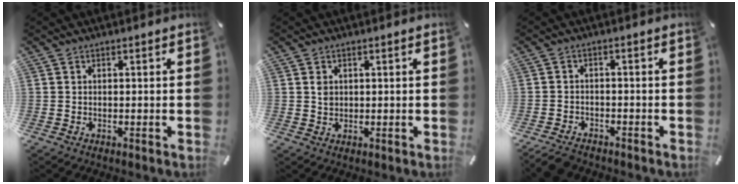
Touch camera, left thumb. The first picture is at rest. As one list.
[{"total": 1.9, "force": [0.5, 1.6, 0.9], "torque": [-0.012, 0.003, 0.006]}, {"total": 3.7, "force": [-3.3, 1.4, 1.0], "torque": [-0.034, 0.011, -0.069]}]